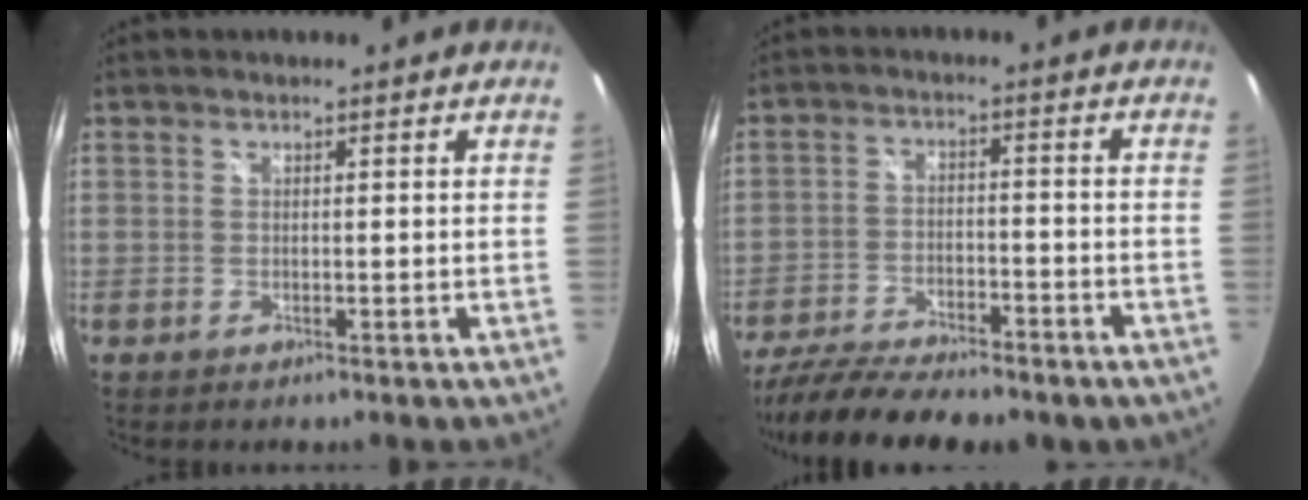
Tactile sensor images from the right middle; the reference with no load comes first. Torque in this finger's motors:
{"motor_torque": [1.08, -1.05, 0.51, 0.18]}